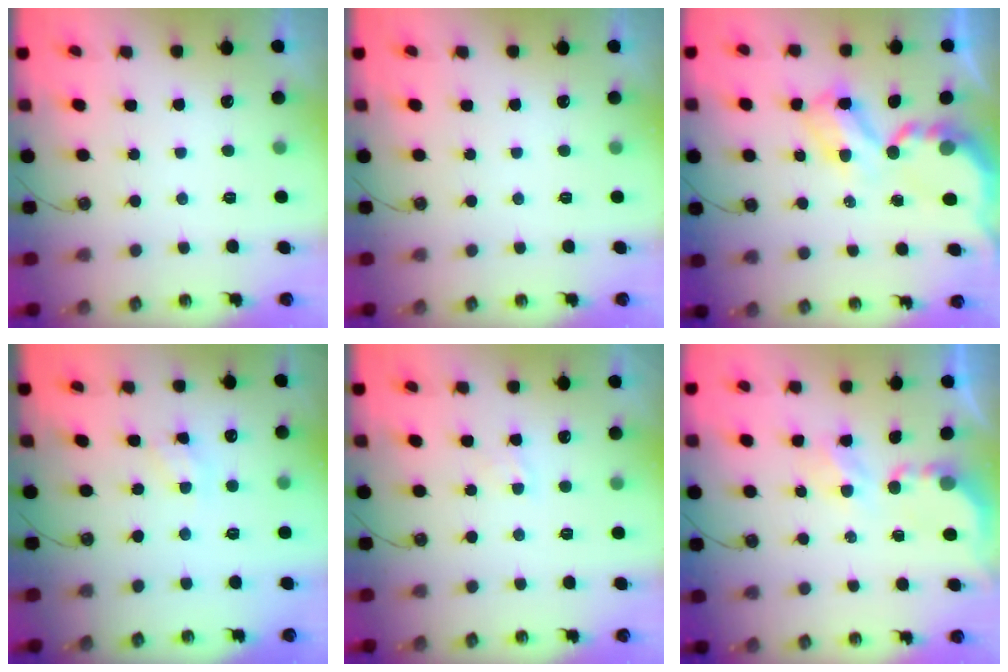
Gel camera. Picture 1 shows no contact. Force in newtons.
{"total": 0.0}
{"total": 8.0, "press": 8.0, "slide": 0.4}
{"total": 3.3, "press": 3.2, "slide": 0.4}
{"total": 4.2, "press": 4.2, "slide": 0.5}
{"total": 3.9, "press": 3.9, "slide": 0.3}